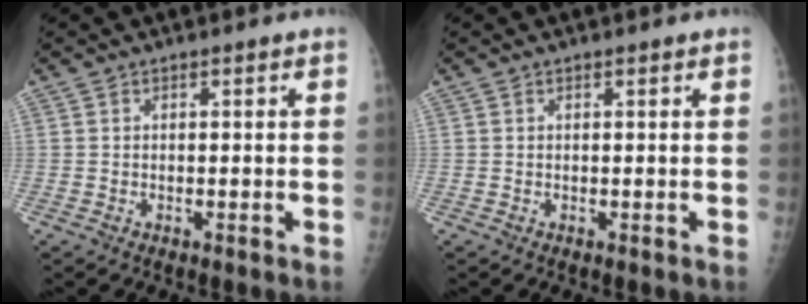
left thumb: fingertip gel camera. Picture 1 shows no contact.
{"total": 0.0}